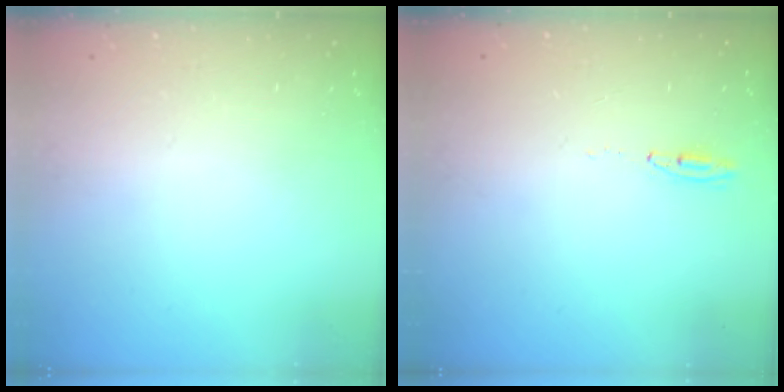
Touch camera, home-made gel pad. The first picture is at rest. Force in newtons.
{"total": 3.4, "press": 2.9, "slide": 1.7}